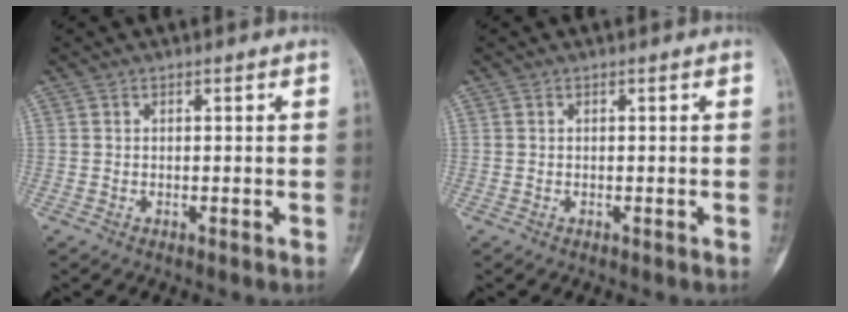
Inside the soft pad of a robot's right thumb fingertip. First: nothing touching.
{"total": 0.0}